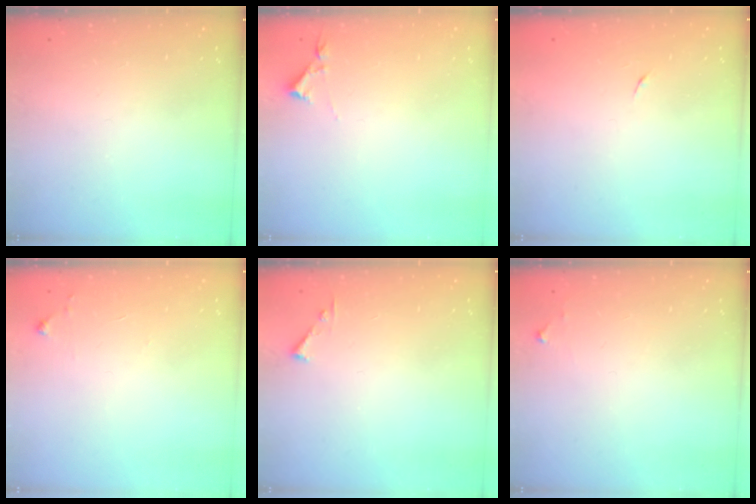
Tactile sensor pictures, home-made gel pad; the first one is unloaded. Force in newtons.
{"total": 2.9, "press": 2.9, "slide": 0.5}
{"total": 3.8, "press": 3.7, "slide": 0.8}
{"total": 4.7, "press": 4.7, "slide": 0.6}
{"total": 3.6, "press": 3.6, "slide": 0.4}
{"total": 5.0, "press": 5.0, "slide": 0.7}